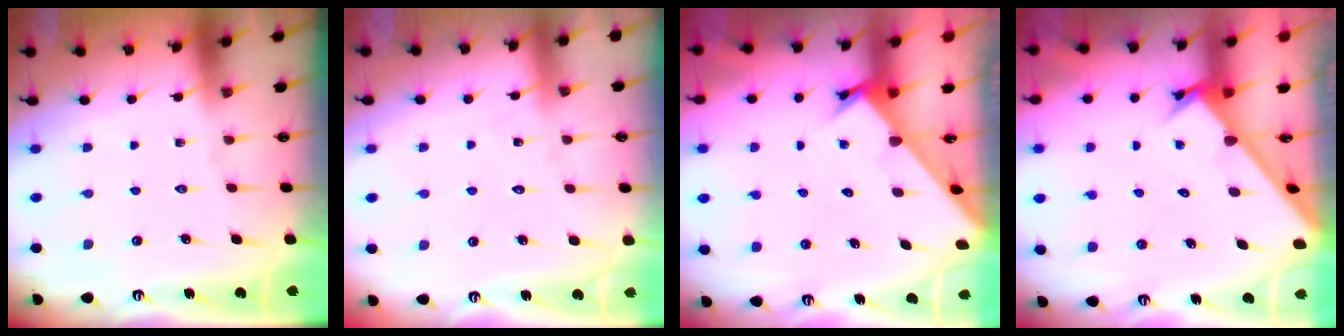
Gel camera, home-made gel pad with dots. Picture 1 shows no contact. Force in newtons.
{"total": 5.2, "press": 5.1, "slide": 0.5}
{"total": 2.4, "press": 2.4, "slide": 0.2}
{"total": 2.5, "press": 2.5, "slide": 0.3}